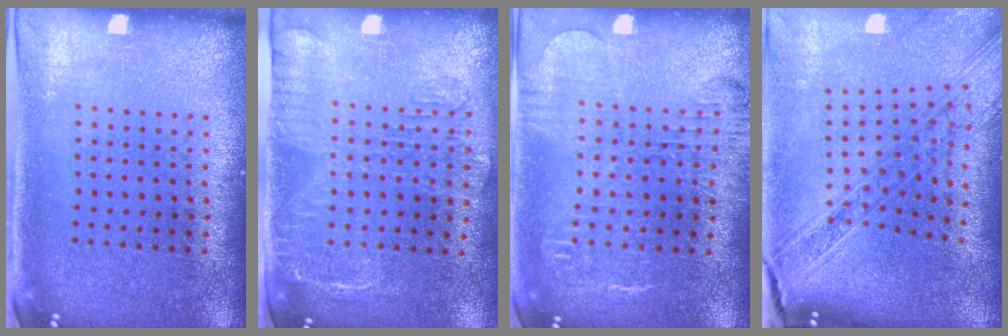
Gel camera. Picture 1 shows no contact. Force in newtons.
{"total": 1.9, "press": 1.6, "slide": 1.0}
{"total": 1.8, "press": 1.7, "slide": 0.7}
{"total": 2.4, "press": 2.0, "slide": 1.3}